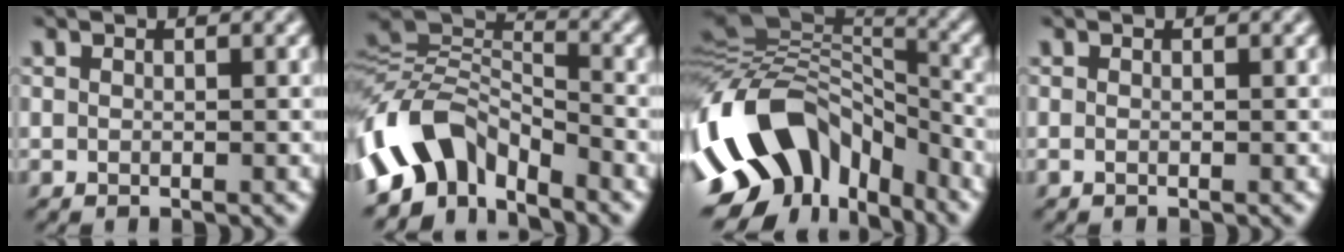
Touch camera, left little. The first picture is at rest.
{"total": 7.8, "force": [-4.9, 4.4, 4.3], "torque": [-0.071, 0.006, -0.102]}
{"total": 13.4, "force": [-5.8, 9.2, 7.7], "torque": [-0.159, 0.012, -0.110]}
{"total": 0.0}